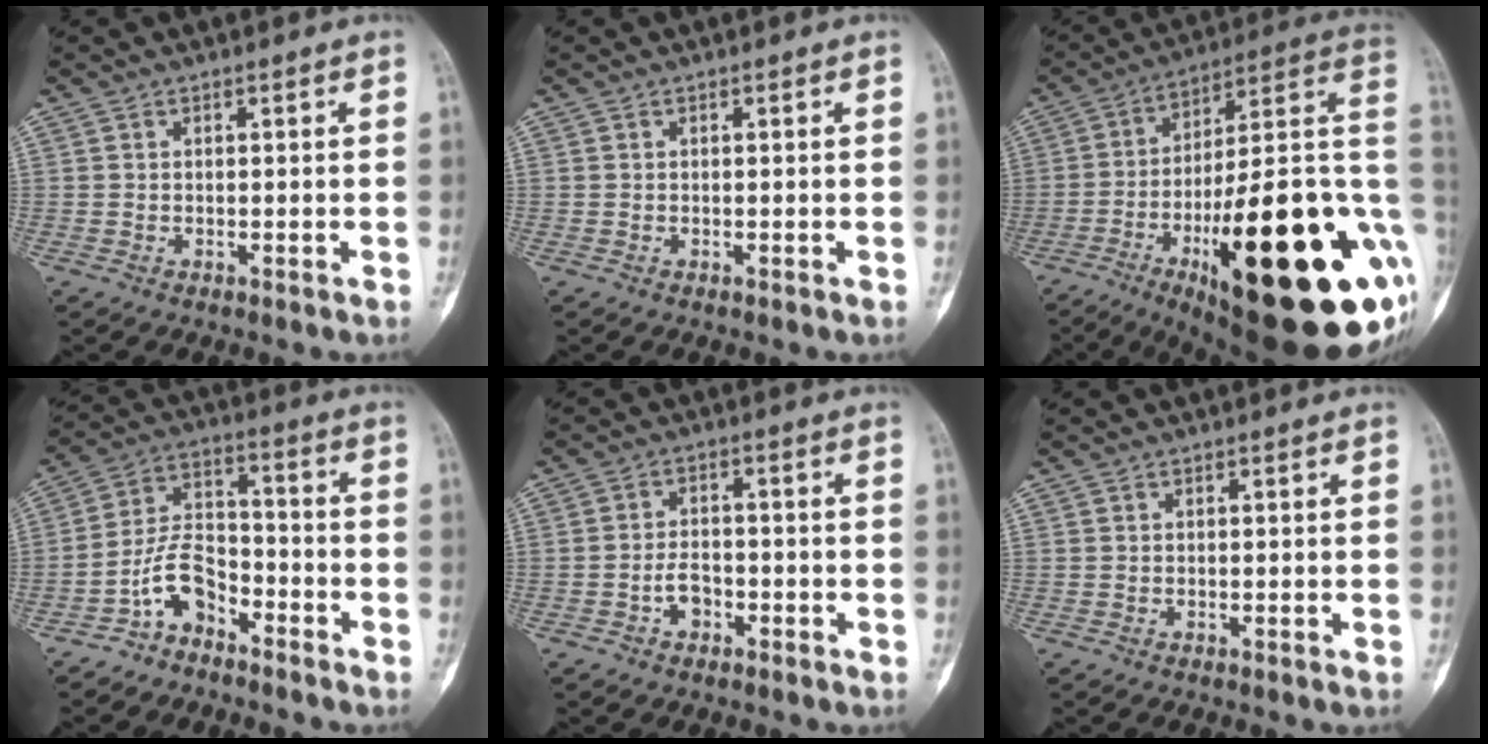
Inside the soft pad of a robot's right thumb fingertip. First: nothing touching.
{"total": 0.0}
{"total": 39.9, "force": [-9.9, 11.9, 36.8], "torque": [-0.442, 0.035, -0.146]}
{"total": 8.7, "force": [-5.4, 5.1, 4.6], "torque": [-0.084, 0.064, -0.111]}
{"total": 3.8, "force": [-1.8, 2.6, 2.2], "torque": [-0.027, 0.017, -0.033]}
{"total": 0.0}